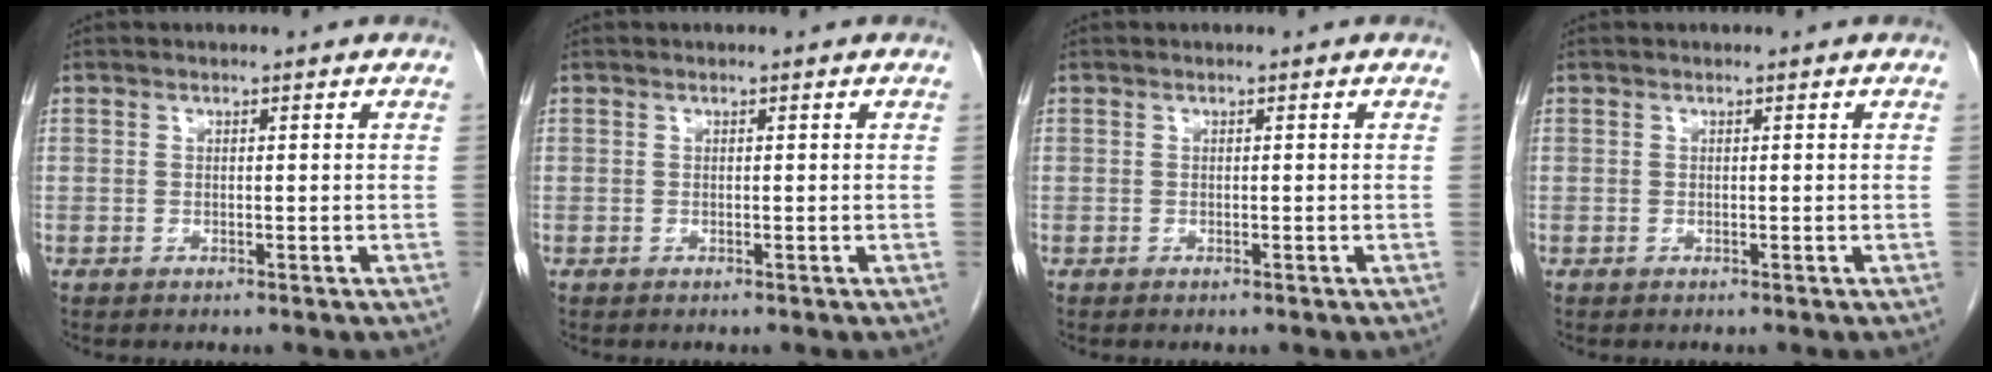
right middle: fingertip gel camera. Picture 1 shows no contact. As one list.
[{"total": 0.0}, {"total": 0.0}, {"total": 0.0}]